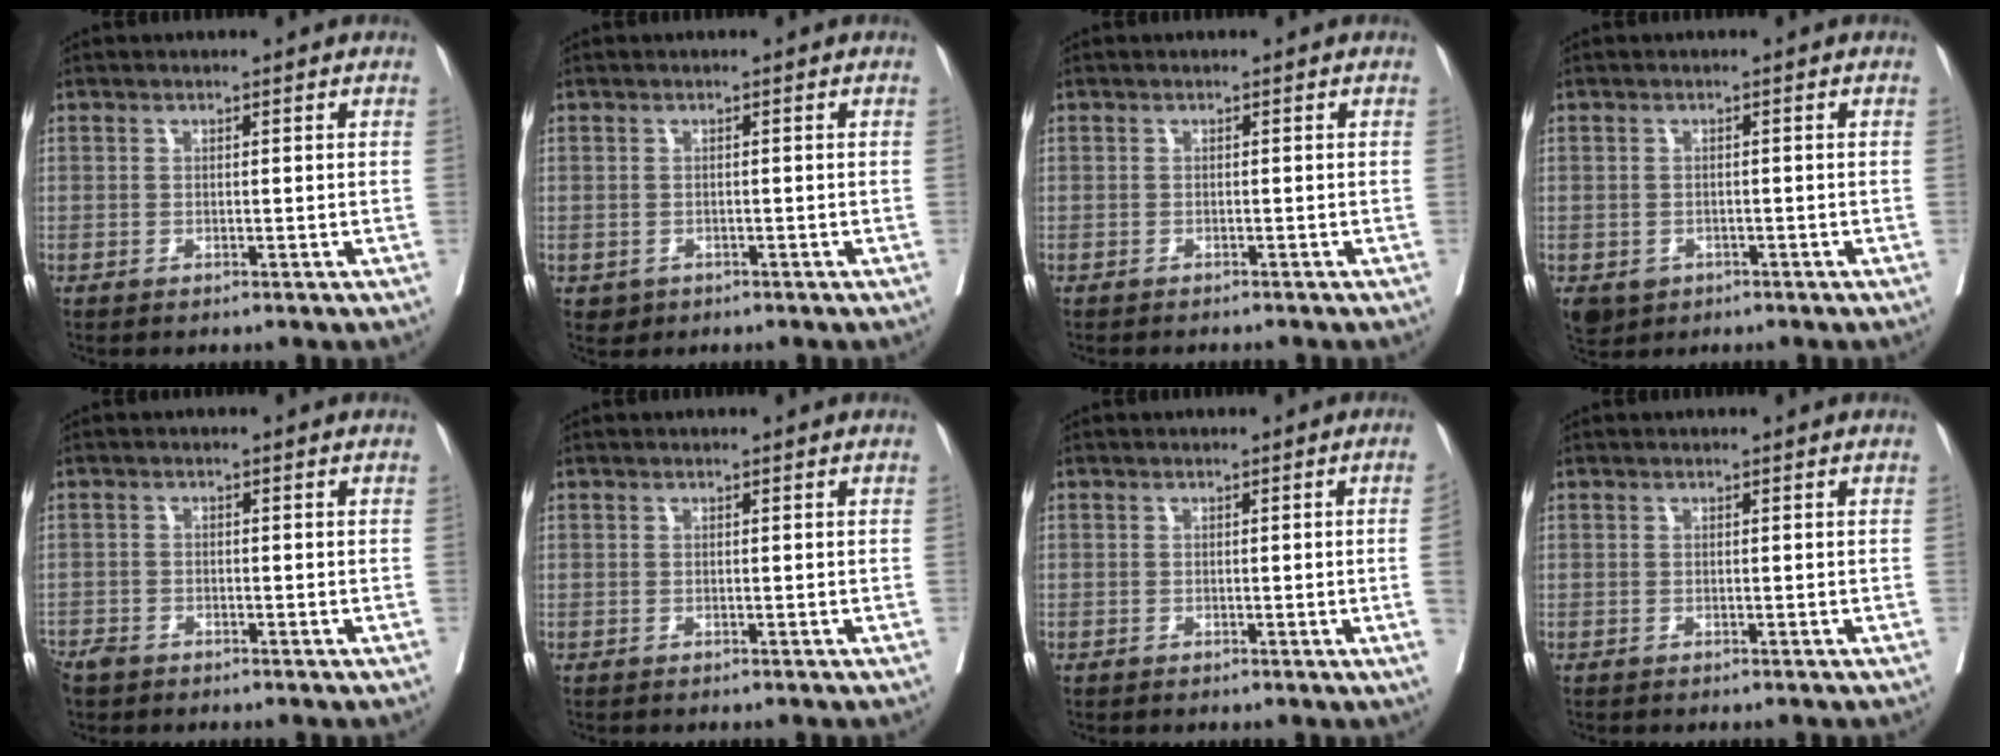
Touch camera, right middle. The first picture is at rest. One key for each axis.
{"total": 1.5, "fx": -0.7, "fy": 1.3, "fz": 0.3, "tx": -0.008, "ty": 0.001, "tz": -0.006}
{"total": 3.1, "fx": -2.9, "fy": 0.5, "fz": 1.1, "tx": -0.014, "ty": -0.004, "tz": -0.037}
{"total": 4.8, "fx": -2.5, "fy": 3.8, "fz": 1.4, "tx": -0.024, "ty": -0.001, "tz": -0.032}
{"total": 3.4, "fx": -2.8, "fy": 1.5, "fz": 1.1, "tx": -0.021, "ty": -0.002, "tz": -0.052}
{"total": 0.8, "fx": -0.7, "fy": 0.1, "fz": 0.3, "tx": -0.008, "ty": -0.003, "tz": -0.012}
{"total": 2.0, "fx": -0.3, "fy": -0.7, "fz": 1.8, "tx": -0.021, "ty": -0.003, "tz": -0.004}
{"total": 0.8, "fx": -0.7, "fy": 0.1, "fz": 0.3, "tx": -0.008, "ty": -0.003, "tz": -0.012}